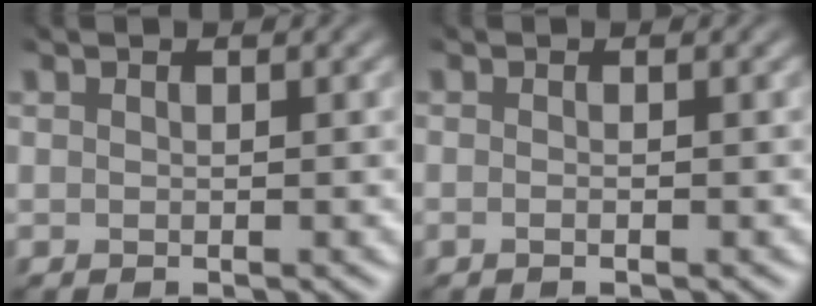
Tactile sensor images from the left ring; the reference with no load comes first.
{"total": 1.4, "force": [0.0, 0.6, 1.3], "torque": [-0.010, -0.003, -0.021]}